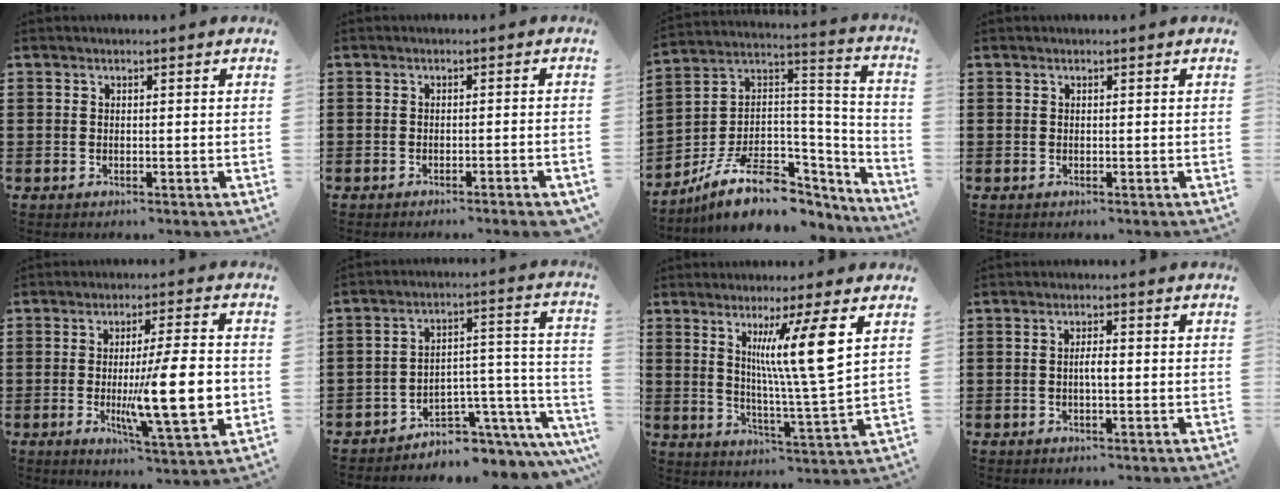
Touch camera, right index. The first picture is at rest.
{"total": 1.6, "force": [-1.2, -0.2, 0.9], "torque": [-0.016, 0.000, -0.023]}
{"total": 12.6, "force": [-6.9, 6.9, 7.9], "torque": [-0.166, 0.015, -0.116]}
{"total": 0.0}
{"total": 14.5, "force": [-1.5, 3.2, 14.1], "torque": [-0.220, -0.022, -0.029]}
{"total": 5.2, "force": [-4.2, 2.2, 2.0], "torque": [-0.037, -0.005, -0.080]}
{"total": 11.3, "force": [4.6, 0.2, 10.4], "torque": [-0.183, -0.012, 0.067]}
{"total": 2.0, "force": [-0.3, 0.5, 1.9], "torque": [-0.036, 0.000, -0.005]}